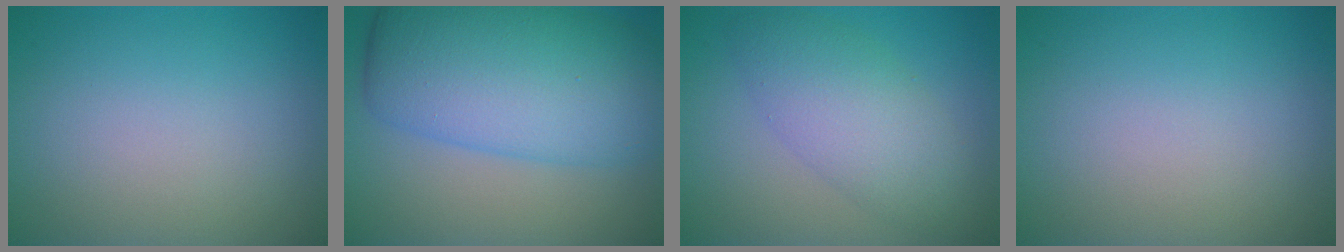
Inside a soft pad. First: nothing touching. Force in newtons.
{"total": 11.2, "press": 11.2, "slide": 0.3}
{"total": 5.4, "press": 5.4, "slide": 0.2}
{"total": 0.0}